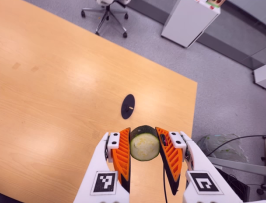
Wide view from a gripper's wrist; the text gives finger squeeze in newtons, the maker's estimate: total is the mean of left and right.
{"total": 13.5, "left": 12.8, "right": 14.3}